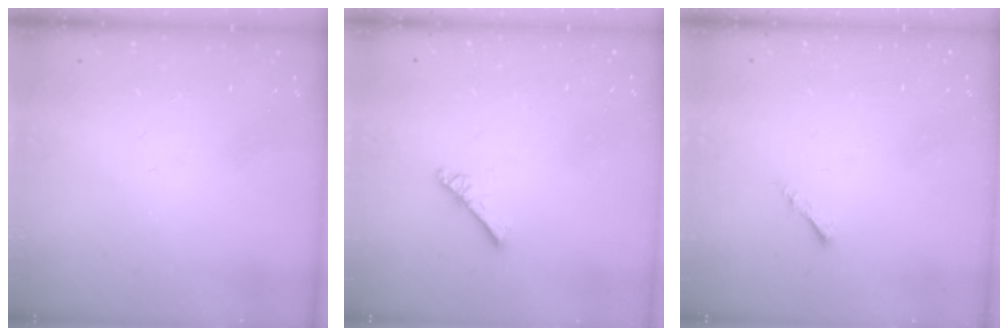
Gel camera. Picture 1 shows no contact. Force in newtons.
{"total": 2.5, "press": 2.5, "slide": 0.3}
{"total": 1.1, "press": 1.0, "slide": 0.3}